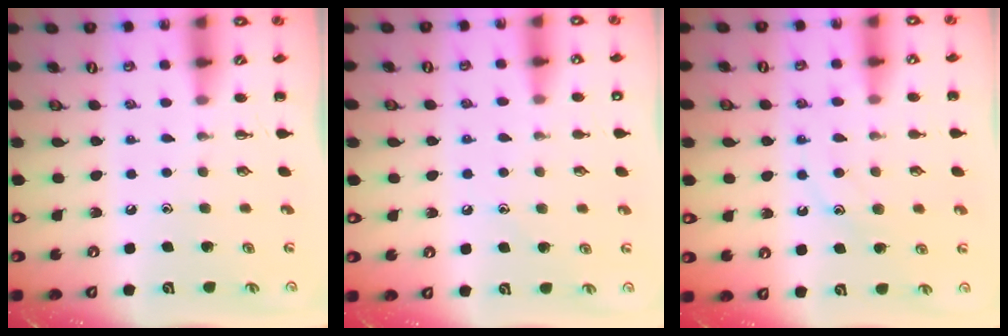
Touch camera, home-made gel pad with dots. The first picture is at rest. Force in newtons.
{"total": 7.5, "press": 7.2, "slide": 2.1}
{"total": 11.9, "press": 11.9, "slide": 0.8}